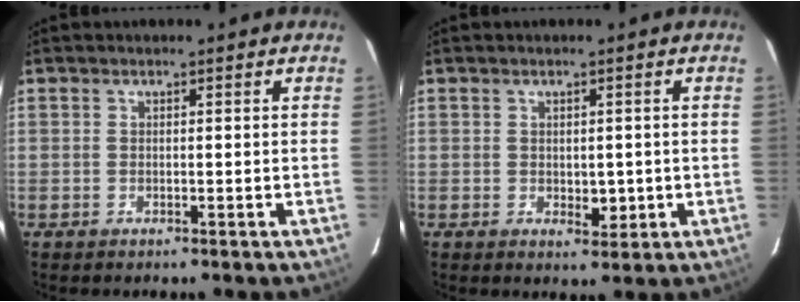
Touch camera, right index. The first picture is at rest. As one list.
[{"total": 2.8, "force": [-0.3, 1.6, 2.2], "torque": [-0.028, -0.003, 0.003]}]